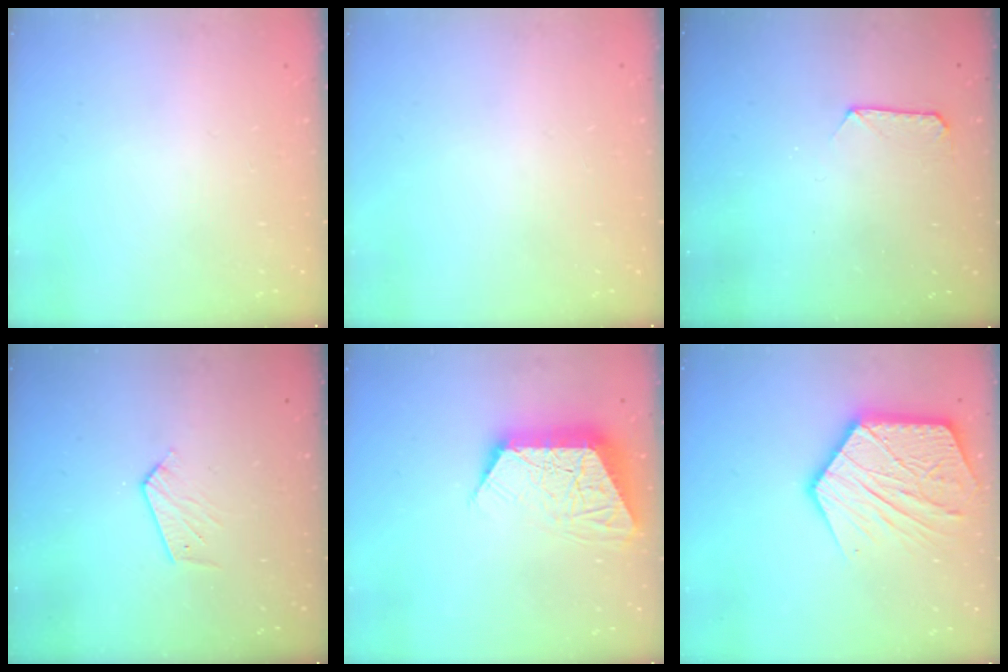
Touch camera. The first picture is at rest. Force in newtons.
{"total": 0.0}
{"total": 7.4, "press": 7.4, "slide": 0.6}
{"total": 5.2, "press": 5.1, "slide": 0.4}
{"total": 13.6, "press": 13.5, "slide": 1.2}
{"total": 20.0, "press": 19.9, "slide": 1.8}